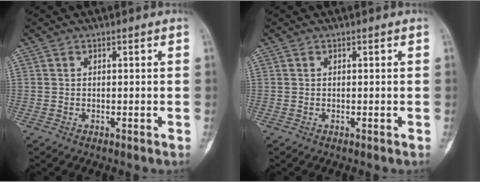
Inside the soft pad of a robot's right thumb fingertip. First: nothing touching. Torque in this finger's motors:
{"motor_torque": [0.10, 0.07, 0.00, 0.00, 0.00]}